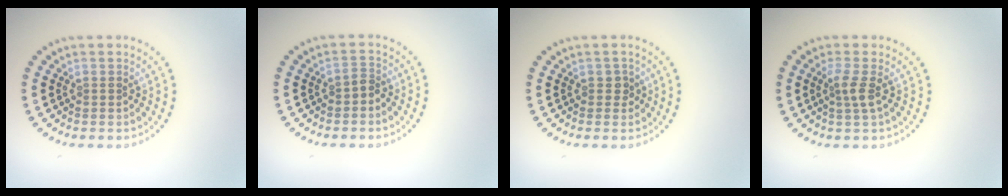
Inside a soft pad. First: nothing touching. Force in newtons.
{"total": 1.0, "press": 0.8, "slide": 0.6}
{"total": 1.0, "press": 0.9, "slide": 0.5}
{"total": 1.9, "press": 1.4, "slide": 1.4}